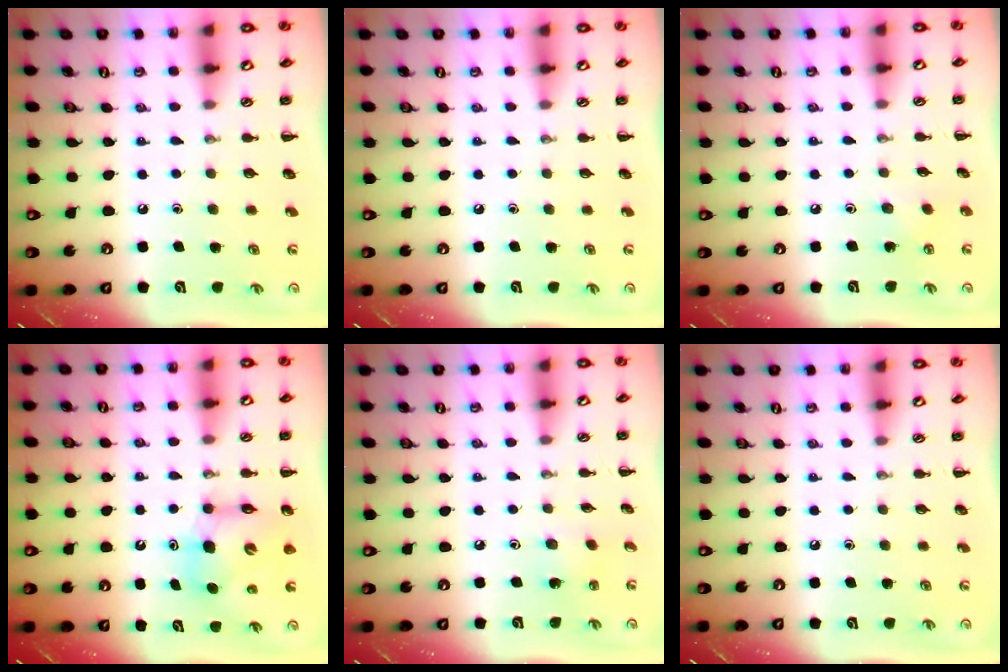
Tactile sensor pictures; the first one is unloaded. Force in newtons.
{"total": 0.0}
{"total": 2.9, "press": 2.8, "slide": 0.9}
{"total": 7.0, "press": 7.0, "slide": 0.8}
{"total": 2.2, "press": 2.0, "slide": 0.7}
{"total": 0.0}